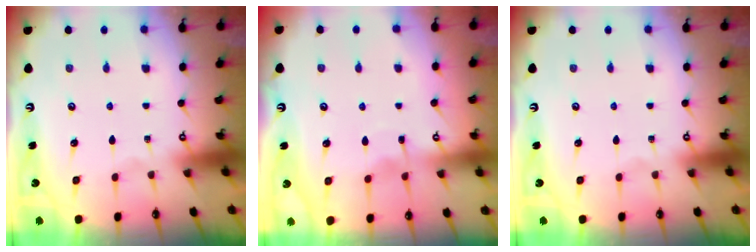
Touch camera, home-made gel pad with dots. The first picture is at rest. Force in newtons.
{"total": 4.7, "press": 4.7, "slide": 0.3}
{"total": 0.0}